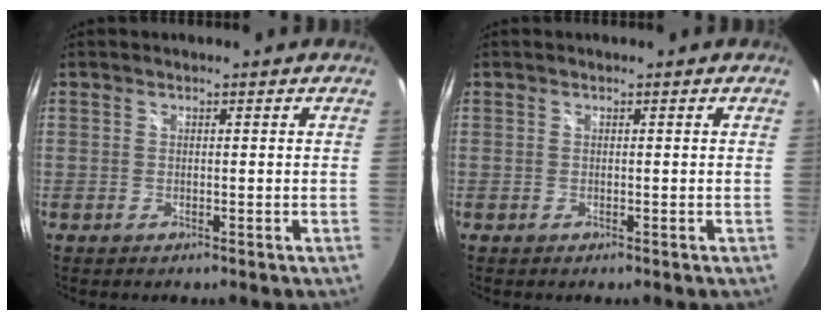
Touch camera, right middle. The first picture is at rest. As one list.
[{"total": 0.0}]